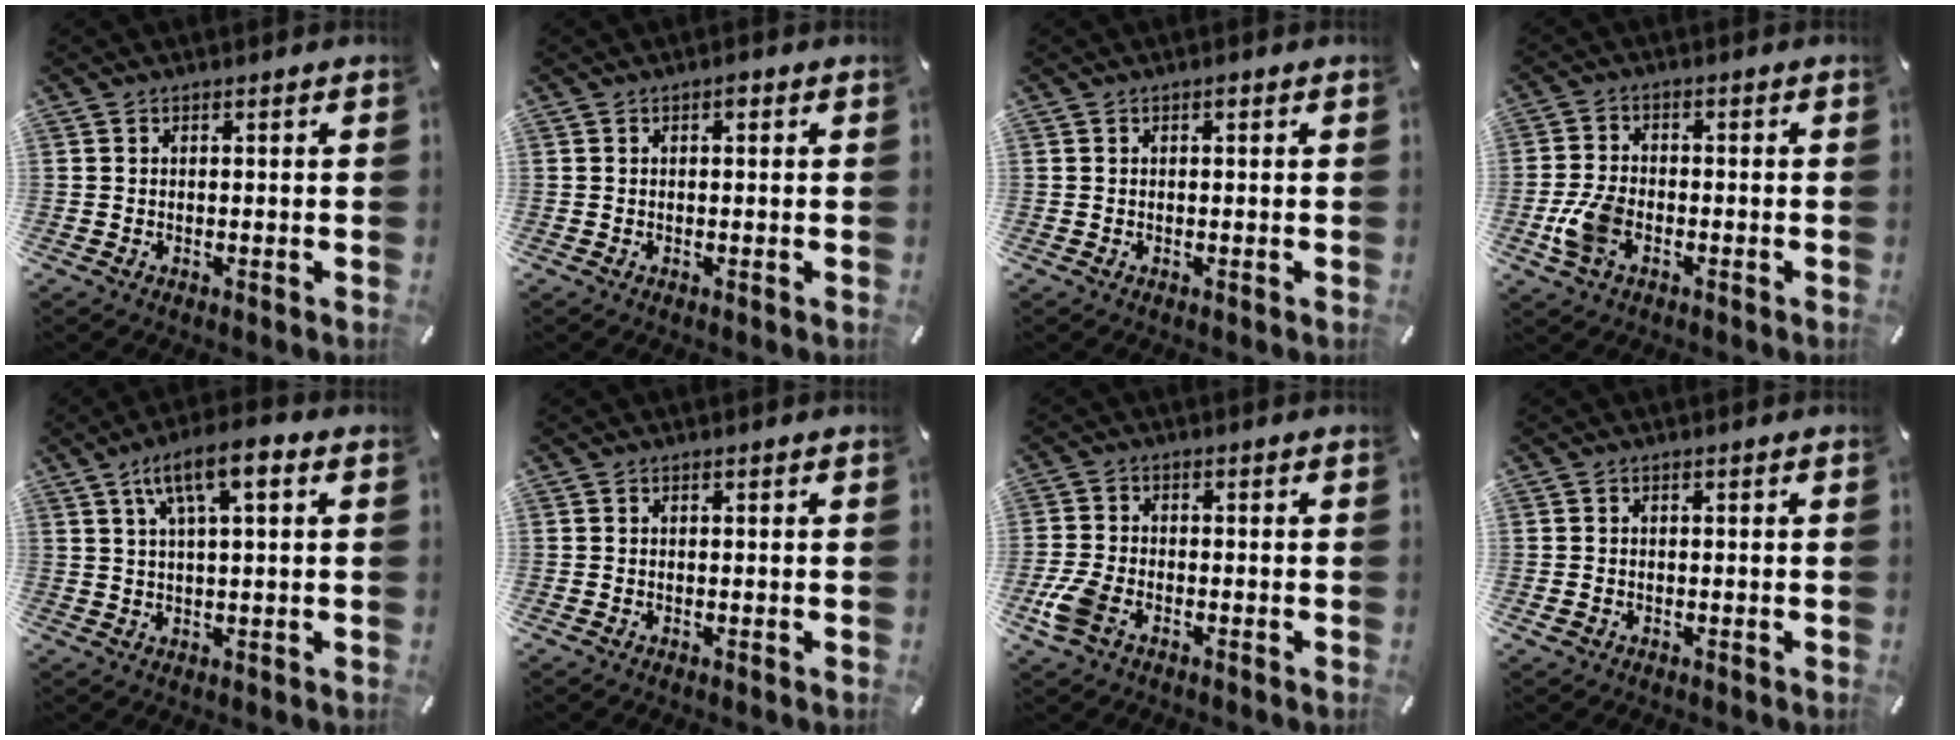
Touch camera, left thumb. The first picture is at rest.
{"total": 1.1, "force": [0.2, 0.6, 0.9], "torque": [-0.019, 0.006, 0.002]}
{"total": 0.6, "force": [0.1, 0.2, 0.5], "torque": [-0.010, 0.003, 0.001]}
{"total": 7.2, "force": [-2.5, 4.6, 5.0], "torque": [-0.110, 0.009, -0.046]}
{"total": 9.0, "force": [3.6, 2.8, 7.8], "torque": [-0.143, 0.005, 0.063]}
{"total": 0.0}
{"total": 6.0, "force": [-3.0, 3.2, 4.1], "torque": [-0.109, 0.000, -0.062]}
{"total": 1.0, "force": [-0.3, 0.9, 0.4], "torque": [-0.007, 0.004, -0.008]}